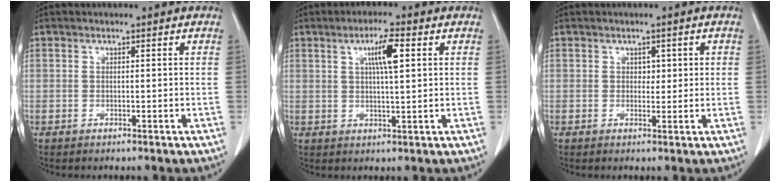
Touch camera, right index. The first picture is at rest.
{"total": 5.5, "force": [1.8, 0.5, 5.1], "torque": [-0.089, 0.003, 0.031]}
{"total": 1.9, "force": [0.5, 1.3, 1.3], "torque": [-0.012, 0.002, 0.006]}